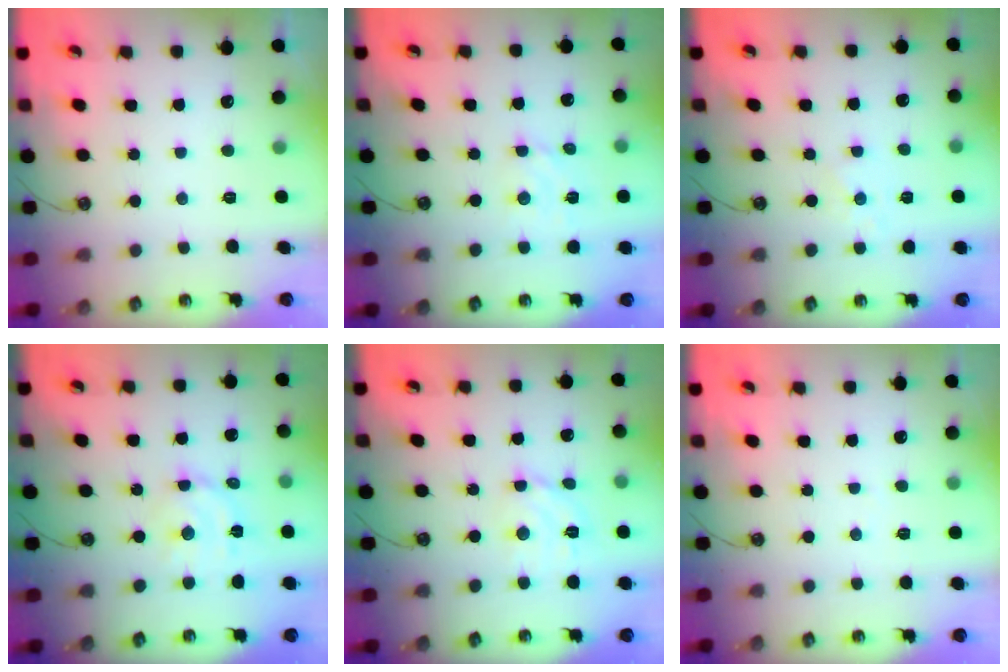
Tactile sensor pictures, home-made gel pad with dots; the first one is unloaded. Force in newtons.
{"total": 2.8, "press": 2.8, "slide": 0.1}
{"total": 3.5, "press": 3.5, "slide": 0.4}
{"total": 8.7, "press": 8.7, "slide": 0.7}
{"total": 7.5, "press": 7.5, "slide": 0.8}
{"total": 2.6, "press": 2.6, "slide": 0.4}